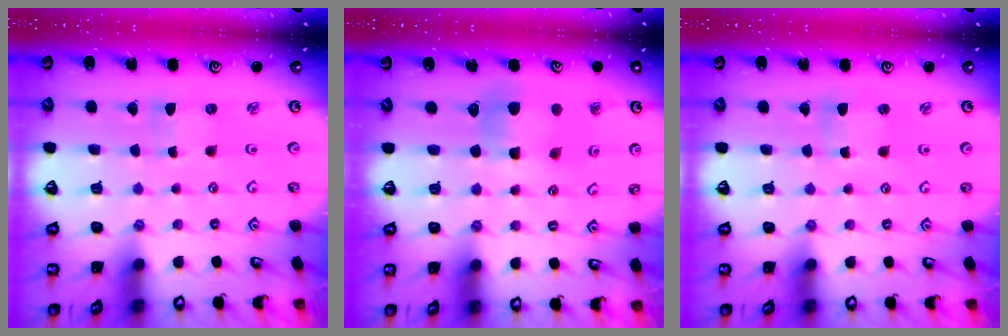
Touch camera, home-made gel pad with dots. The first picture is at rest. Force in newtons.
{"total": 6.5, "press": 6.5, "slide": 0.5}
{"total": 1.5, "press": 1.4, "slide": 0.2}